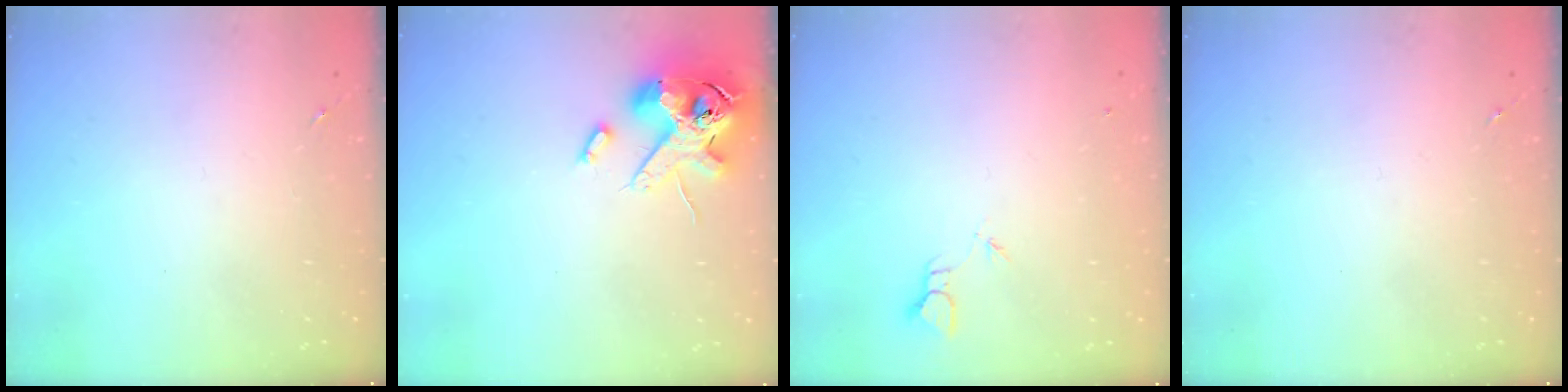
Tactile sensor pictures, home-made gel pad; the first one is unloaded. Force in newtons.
{"total": 15.3, "press": 15.1, "slide": 2.6}
{"total": 1.9, "press": 1.9, "slide": 0.1}
{"total": 0.0}